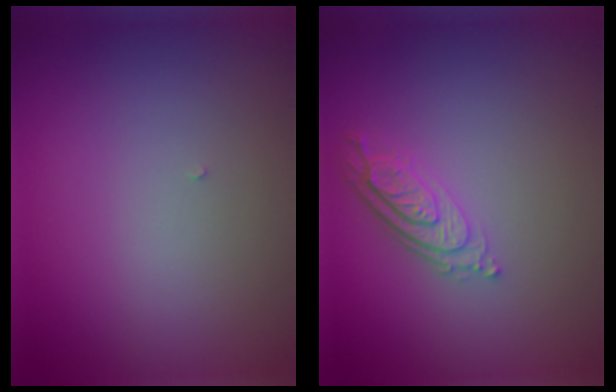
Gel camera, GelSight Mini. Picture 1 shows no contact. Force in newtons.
{"total": 3.1, "press": 2.5, "slide": 1.8}